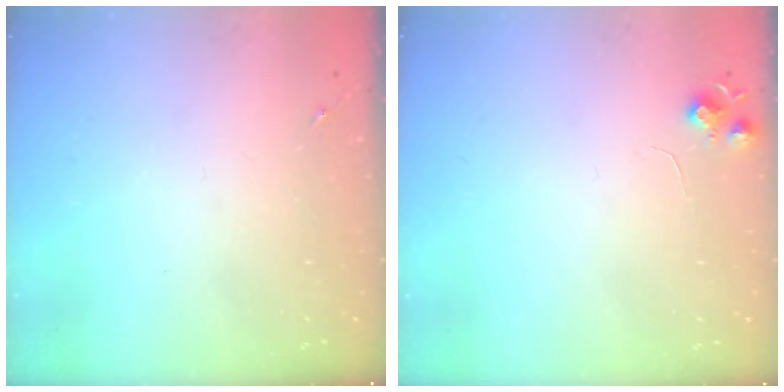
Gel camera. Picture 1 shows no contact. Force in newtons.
{"total": 6.5, "press": 6.5, "slide": 0.8}